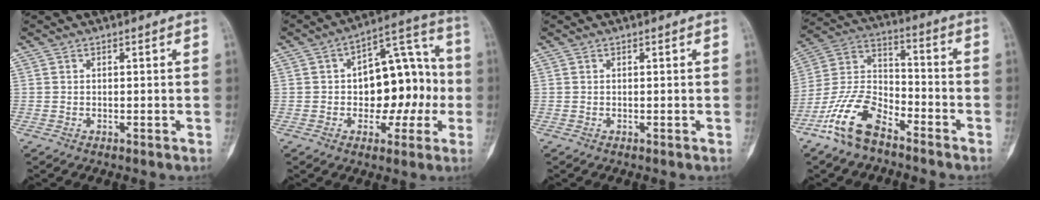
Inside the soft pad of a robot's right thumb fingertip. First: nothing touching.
{"total": 15.6, "force": [-1.3, 9.6, 12.2], "torque": [-0.119, 0.051, -0.015]}
{"total": 0.0}
{"total": 13.4, "force": [-9.0, 6.2, 7.9], "torque": [-0.154, 0.059, -0.182]}